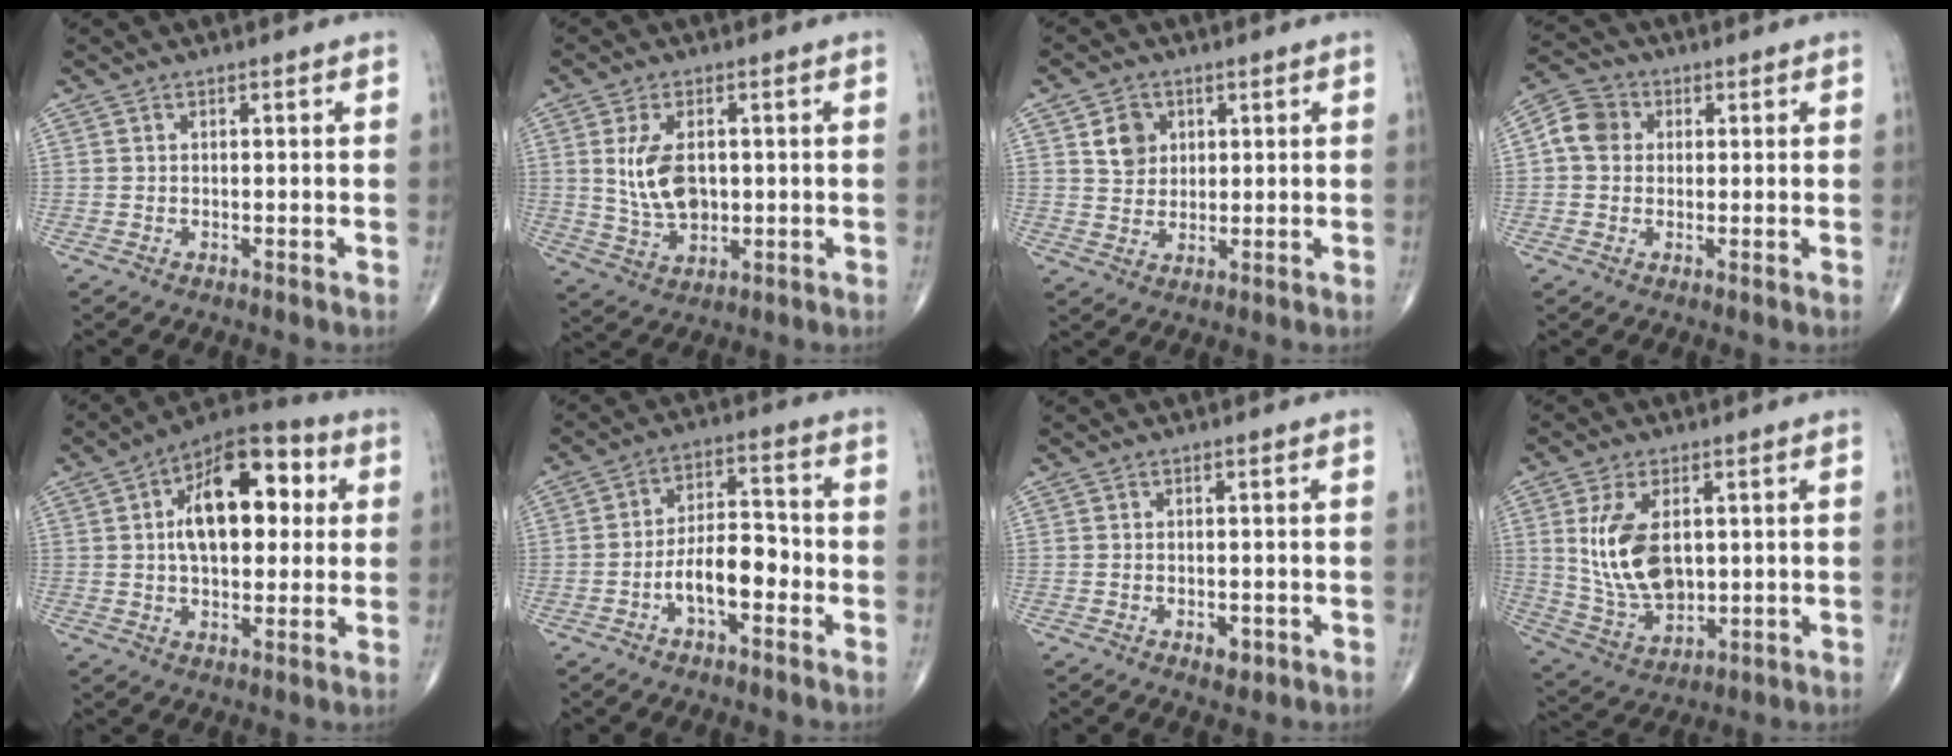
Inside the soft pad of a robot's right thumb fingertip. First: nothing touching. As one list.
[{"total": 8.8, "force": [1.1, 5.3, 7.0], "torque": [-0.125, -0.008, 0.031]}, {"total": 5.4, "force": [1.9, 4.5, 2.3], "torque": [-0.018, -0.009, 0.034]}, {"total": 6.0, "force": [0.8, 5.2, 2.9], "torque": [-0.042, 0.013, 0.004]}, {"total": 17.7, "force": [3.6, 9.6, 14.5], "torque": [-0.191, 0.020, 0.049]}, {"total": 9.1, "force": [-3.3, 4.3, 7.3], "torque": [-0.112, 0.039, -0.062]}, {"total": 2.4, "force": [-1.0, 1.4, 1.8], "torque": [-0.021, 0.000, -0.010]}, {"total": 12.9, "force": [2.1, 7.5, 10.3], "torque": [-0.190, -0.014, 0.054]}]